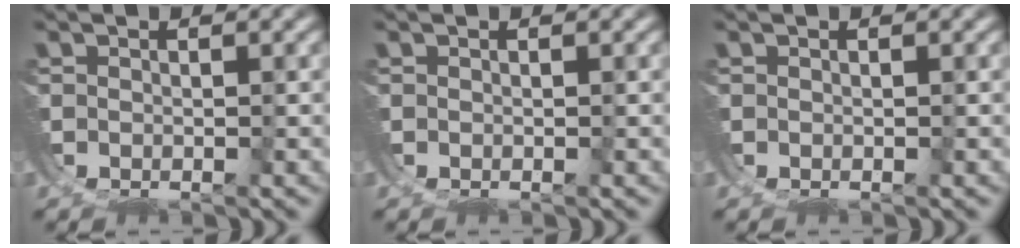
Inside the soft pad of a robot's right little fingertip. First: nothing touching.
{"total": 0.0}
{"total": 0.0}